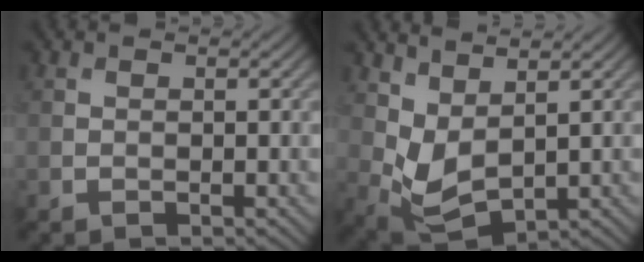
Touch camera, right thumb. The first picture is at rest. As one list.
[{"total": 5.6, "force": [2.5, 3.0, 4.1], "torque": [-0.107, -0.006, 0.053]}]